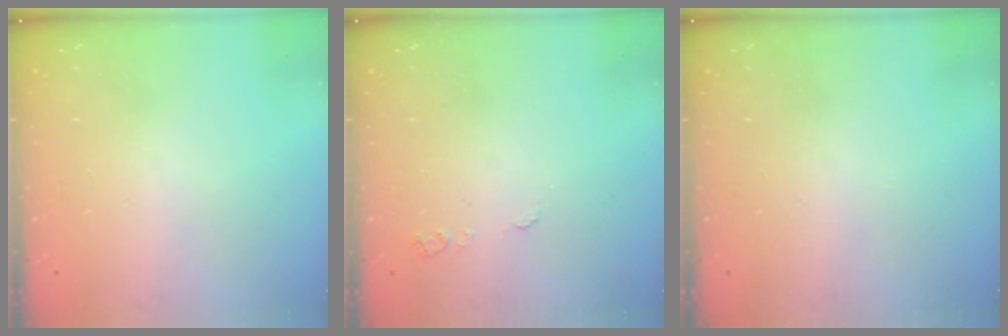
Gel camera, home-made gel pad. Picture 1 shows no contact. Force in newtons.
{"total": 5.3, "press": 5.2, "slide": 0.5}
{"total": 0.0}